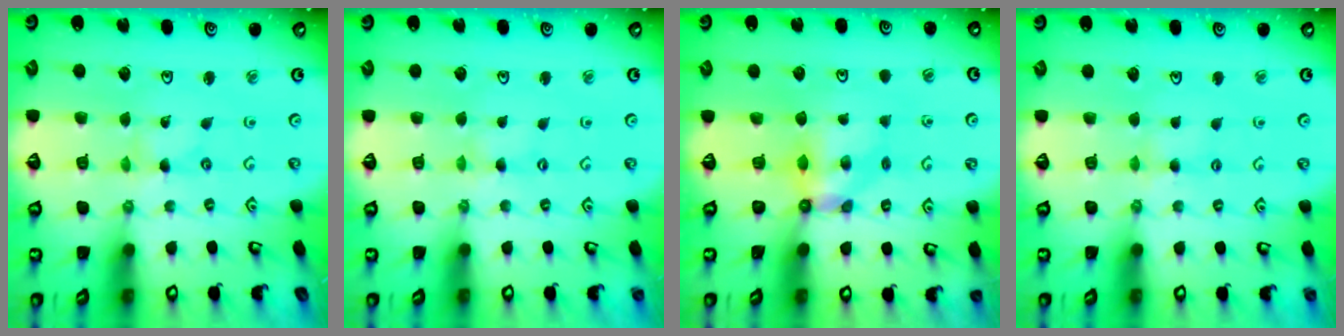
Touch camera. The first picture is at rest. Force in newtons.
{"total": 1.1, "press": 1.1, "slide": 0.2}
{"total": 5.3, "press": 5.3, "slide": 0.2}
{"total": 2.6, "press": 2.6, "slide": 0.4}